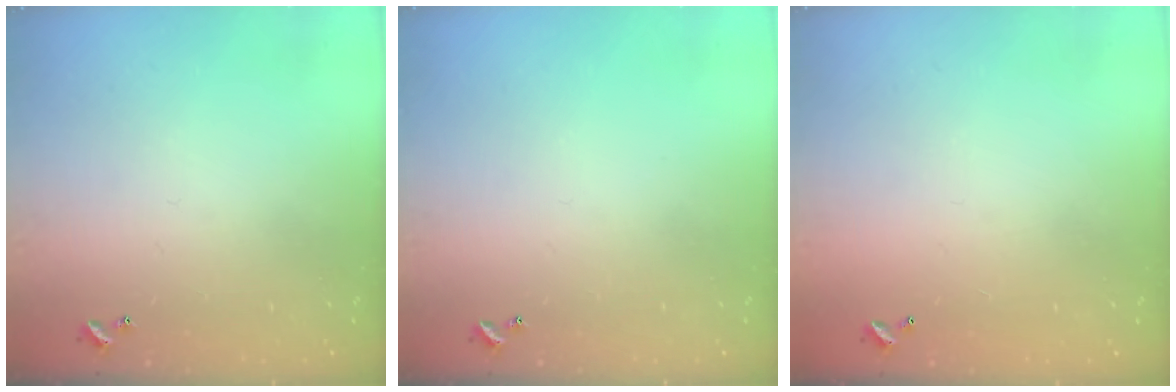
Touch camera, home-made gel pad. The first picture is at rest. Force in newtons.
{"total": 0.0}
{"total": 2.9, "press": 2.9, "slide": 0.1}